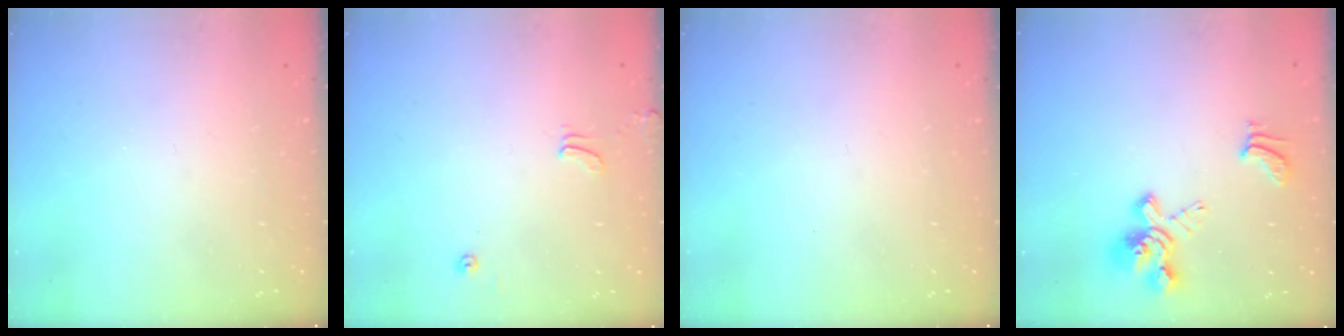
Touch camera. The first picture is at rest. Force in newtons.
{"total": 1.3, "press": 1.2, "slide": 0.4}
{"total": 0.0}
{"total": 4.2, "press": 3.8, "slide": 1.8}